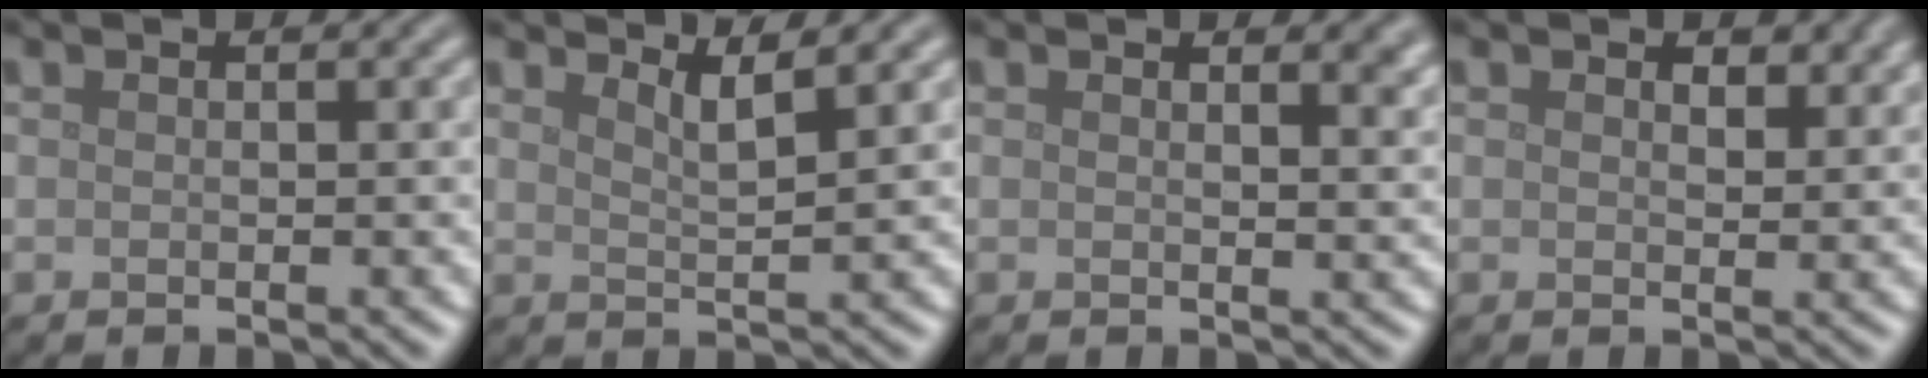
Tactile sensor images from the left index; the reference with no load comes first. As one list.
[{"total": 2.4, "force": [1.9, 0.4, 1.3], "torque": [-0.013, 0.000, 0.030]}, {"total": 2.2, "force": [1.6, 0.9, 1.3], "torque": [-0.005, 0.000, 0.024]}, {"total": 1.5, "force": [1.1, 0.8, 0.8], "torque": [-0.013, -0.005, 0.017]}]